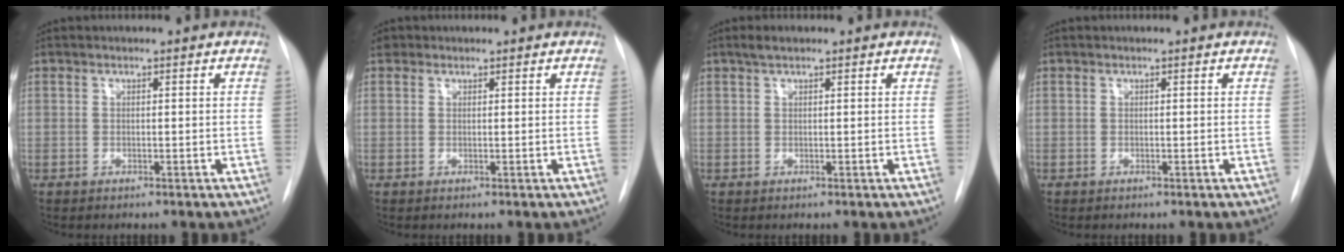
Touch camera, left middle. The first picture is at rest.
{"total": 1.2, "force": [0.7, 0.9, 0.1], "torque": [-0.001, 0.012, 0.009]}
{"total": 1.5, "force": [1.1, 0.4, 0.9], "torque": [-0.023, 0.009, 0.021]}
{"total": 0.0}